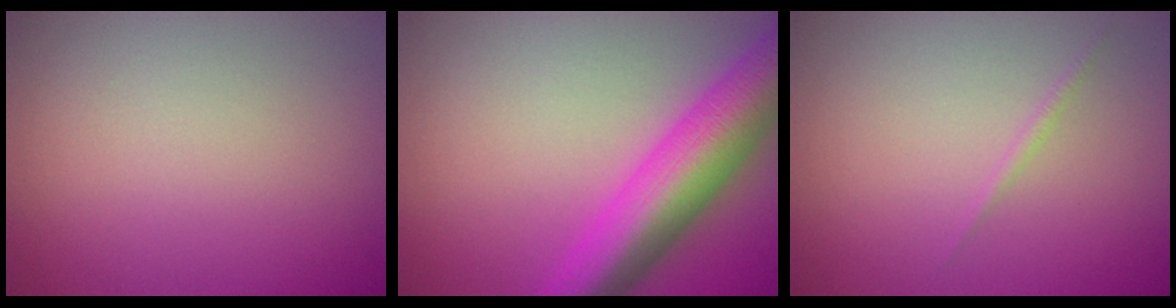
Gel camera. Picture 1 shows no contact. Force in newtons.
{"total": 8.7, "press": 8.7, "slide": 0.1}
{"total": 0.5, "press": 0.5, "slide": 0.0}